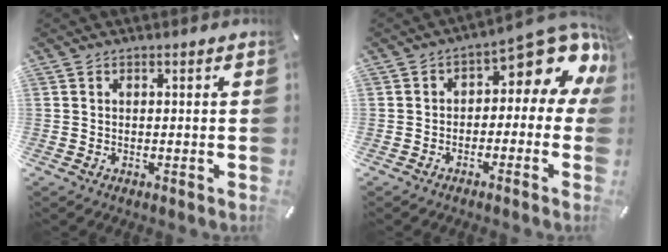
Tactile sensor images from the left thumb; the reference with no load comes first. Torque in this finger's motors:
{"motor_torque": [0.44, 0.38, 0.44, 0.49, 0.12]}